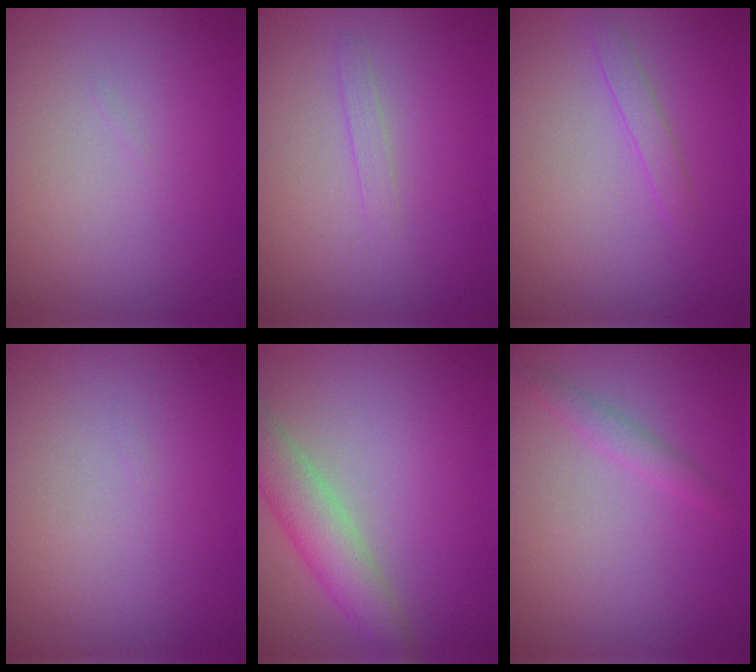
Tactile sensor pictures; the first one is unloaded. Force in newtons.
{"total": 0.8, "press": 0.8, "slide": 0.0}
{"total": 1.1, "press": 1.1, "slide": 0.0}
{"total": 0.0}
{"total": 4.3, "press": 4.3, "slide": 0.2}
{"total": 1.3, "press": 1.3, "slide": 0.1}